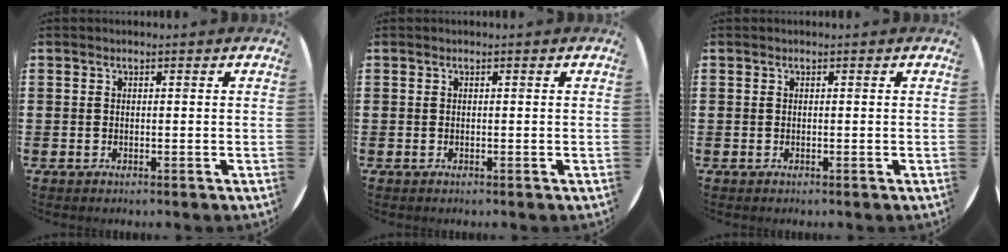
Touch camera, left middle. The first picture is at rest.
{"total": 0.0}
{"total": 0.0}